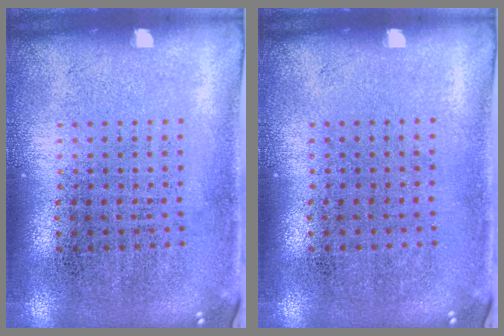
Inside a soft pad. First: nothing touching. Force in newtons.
{"total": 0.0}